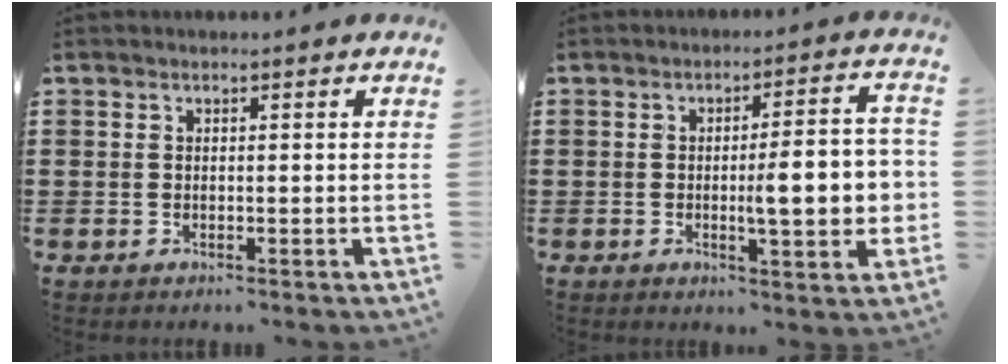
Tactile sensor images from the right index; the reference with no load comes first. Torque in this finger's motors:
{"motor_torque": [1.99, 0.15, 1.01, 0.15]}